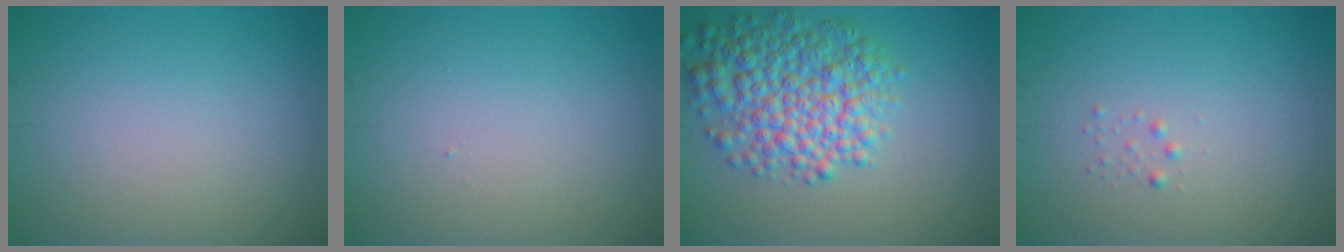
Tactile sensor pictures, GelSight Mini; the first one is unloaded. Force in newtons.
{"total": 0.0}
{"total": 7.1, "press": 7.1, "slide": 0.2}
{"total": 0.6, "press": 0.6, "slide": 0.0}